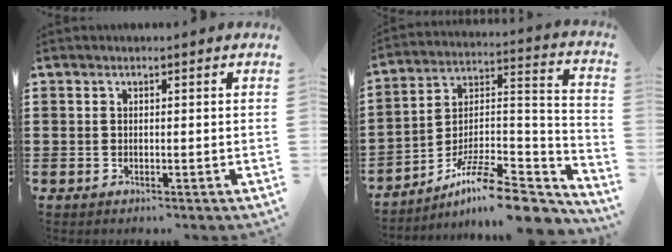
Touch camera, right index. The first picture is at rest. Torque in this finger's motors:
{"motor_torque": [0.61, 0.80, -0.27, -0.21]}